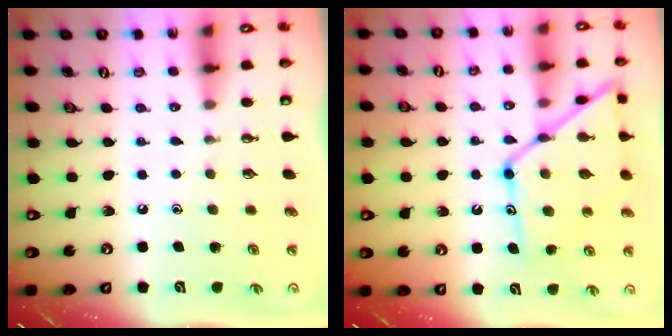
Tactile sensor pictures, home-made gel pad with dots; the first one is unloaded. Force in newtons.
{"total": 17.0, "press": 16.9, "slide": 1.4}